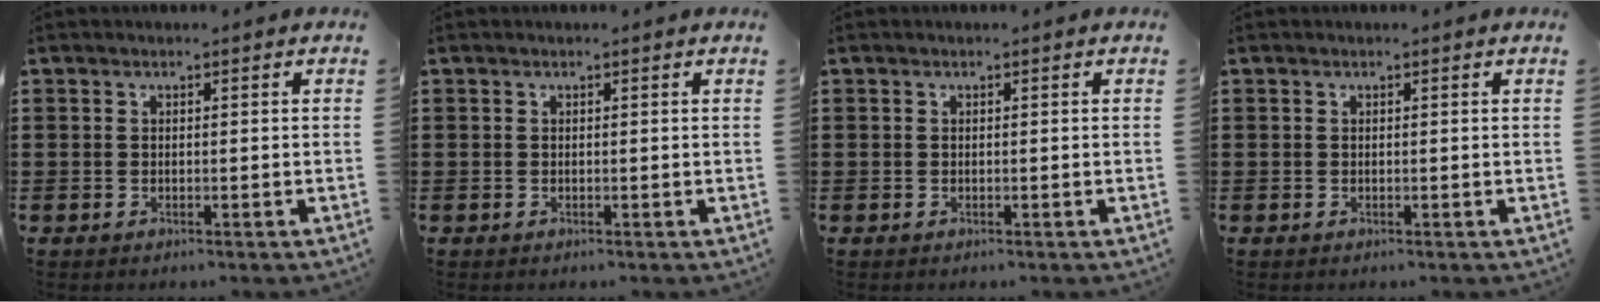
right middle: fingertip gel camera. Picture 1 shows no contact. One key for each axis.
{"total": 0.0}
{"total": 0.0}
{"total": 0.0}